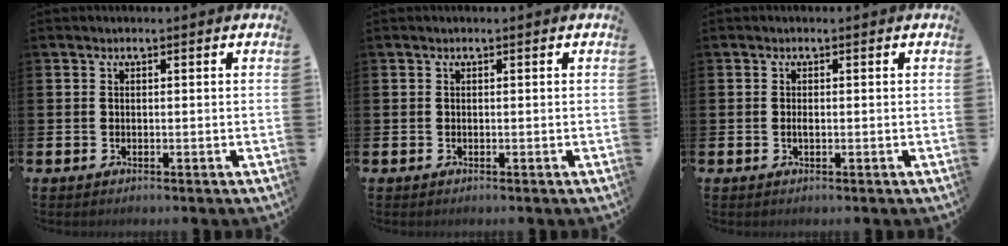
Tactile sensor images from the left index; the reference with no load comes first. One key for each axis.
{"total": 0.0}
{"total": 0.6, "fx": -0.1, "fy": 0.2, "fz": 0.6, "tx": -0.018, "ty": 0.003, "tz": -0.001}